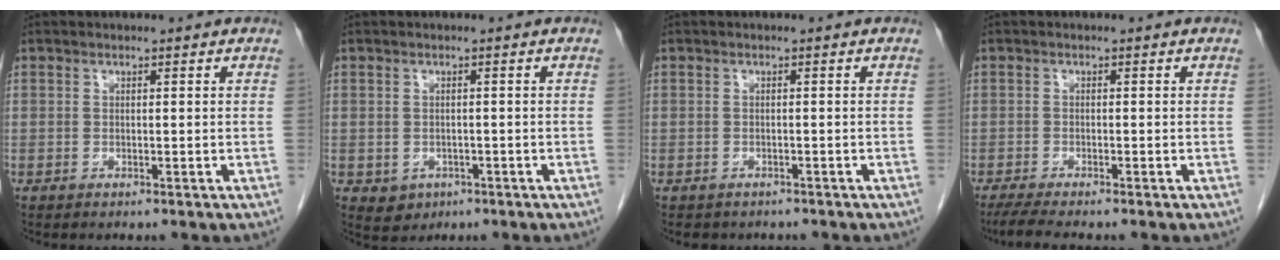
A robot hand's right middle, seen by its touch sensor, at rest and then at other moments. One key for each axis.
{"total": 2.8, "fx": -1.0, "fy": 2.5, "fz": 0.9, "tx": -0.012, "ty": 0.004, "tz": -0.003}
{"total": 3.3, "fx": -2.8, "fy": 1.6, "fz": 0.7, "tx": -0.015, "ty": 0.000, "tz": -0.033}
{"total": 4.0, "fx": -3.3, "fy": 0.0, "fz": 2.3, "tx": -0.042, "ty": -0.011, "tz": -0.055}